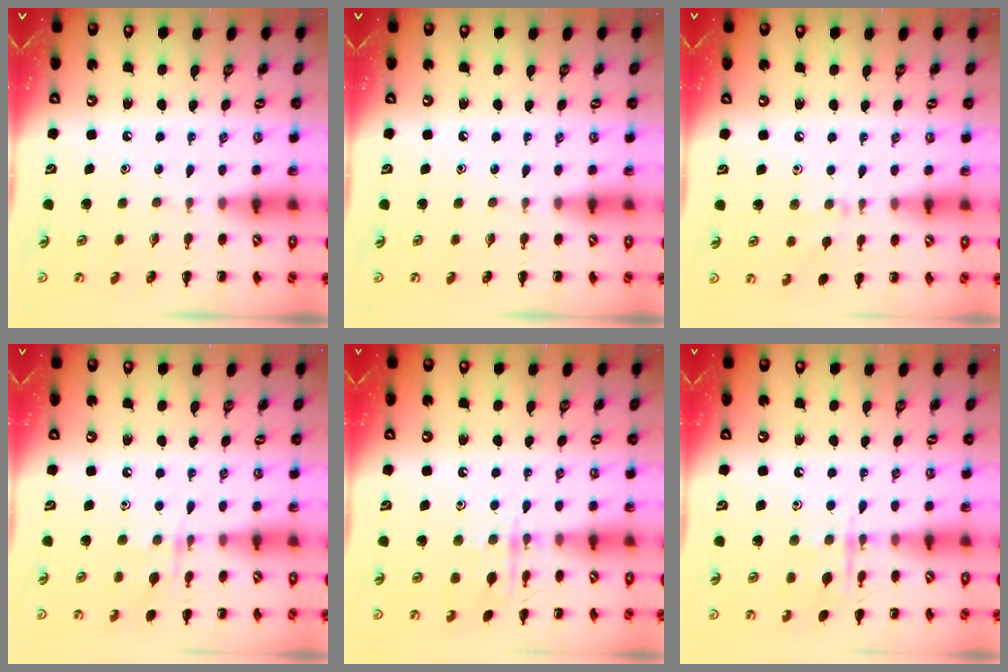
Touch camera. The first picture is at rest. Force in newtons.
{"total": 0.0}
{"total": 6.1, "press": 5.8, "slide": 2.0}
{"total": 8.6, "press": 8.5, "slide": 1.3}
{"total": 9.8, "press": 9.7, "slide": 1.4}
{"total": 9.9, "press": 9.8, "slide": 0.7}